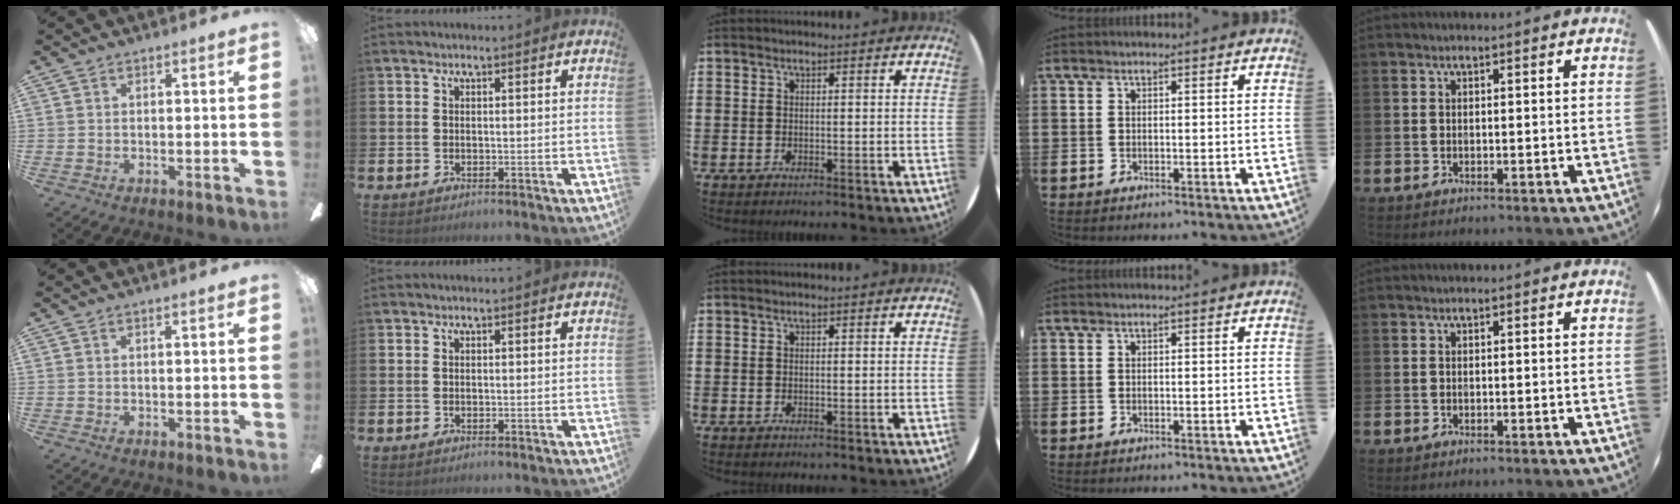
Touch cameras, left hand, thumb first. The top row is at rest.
{}